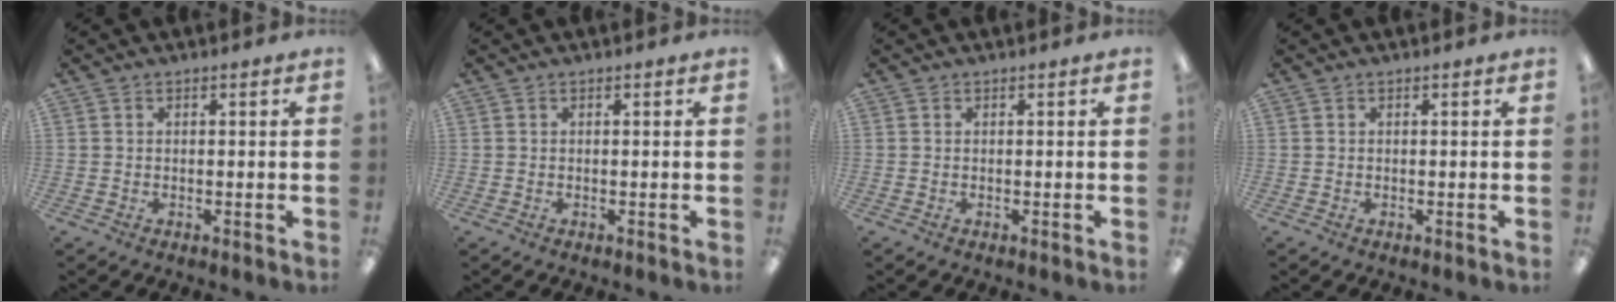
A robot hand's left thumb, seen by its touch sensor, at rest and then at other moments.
{"total": 0.0}
{"total": 0.0}
{"total": 0.0}